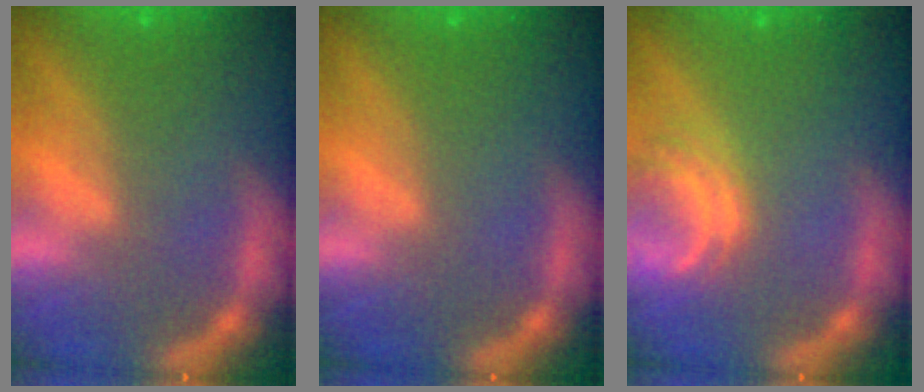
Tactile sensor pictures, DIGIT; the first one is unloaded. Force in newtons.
{"total": 0.0}
{"total": 3.0}